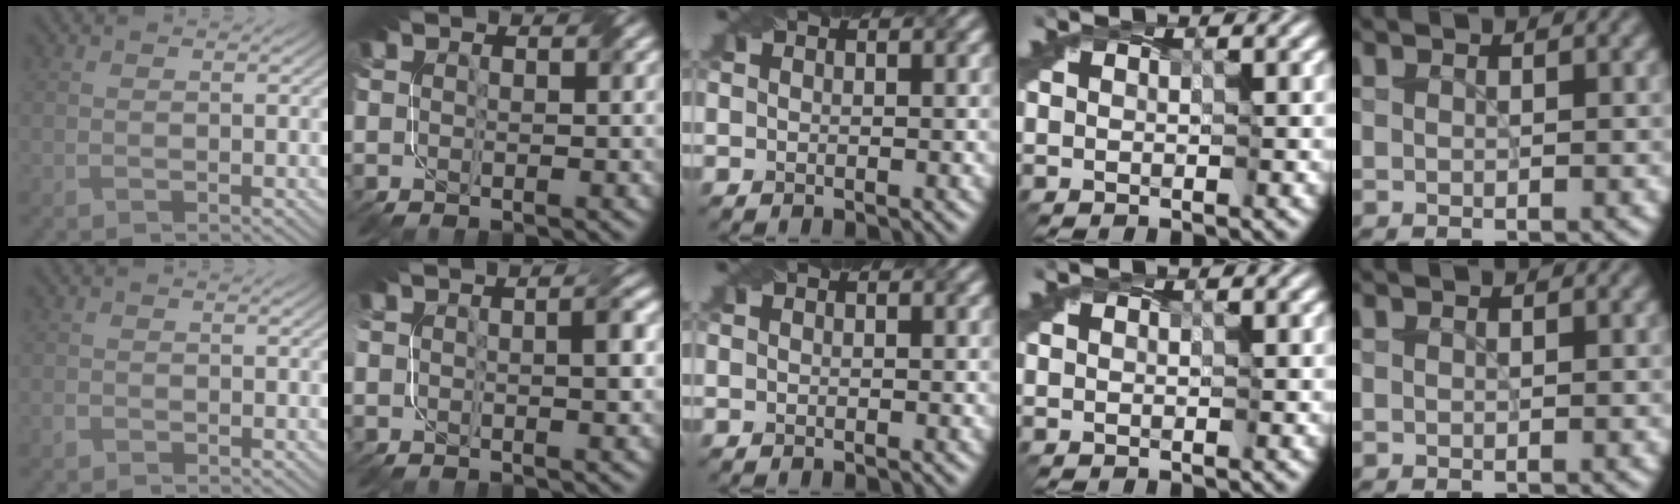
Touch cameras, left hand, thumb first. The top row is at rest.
{"thumb": {"total": 0.8, "force": [-0.6, 0.5, 0.3], "torque": [-0.007, -0.002, -0.012]}, "index": {"total": 2.1, "force": [-0.2, 0.7, 1.9], "torque": [-0.034, 0.005, -0.009]}}